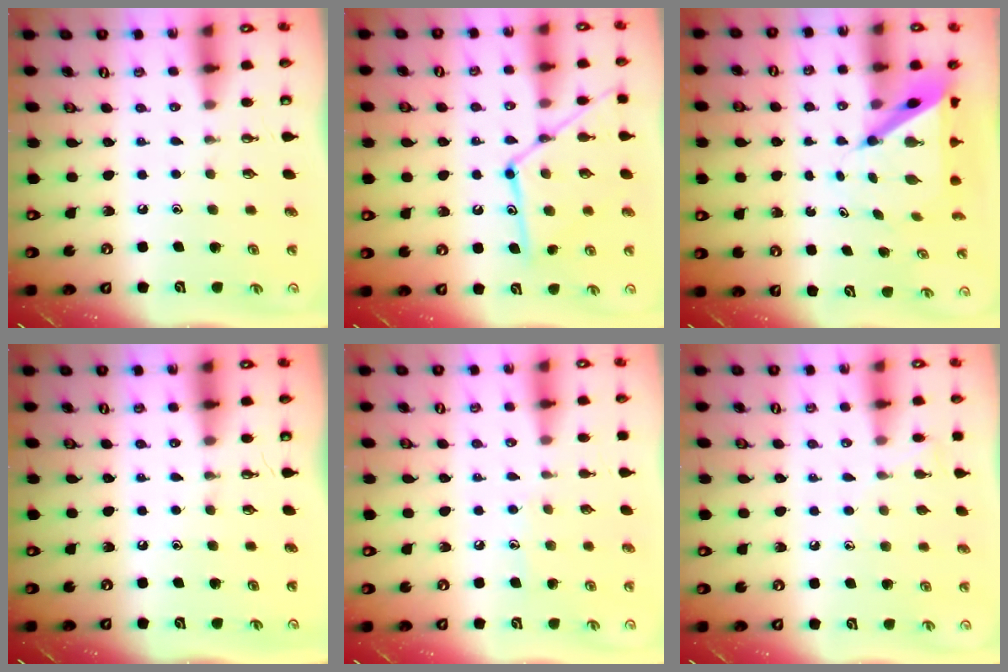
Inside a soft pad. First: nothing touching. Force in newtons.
{"total": 15.3, "press": 15.2, "slide": 1.3}
{"total": 6.8, "press": 6.7, "slide": 0.6}
{"total": 0.0}
{"total": 5.4, "press": 5.4, "slide": 0.6}
{"total": 4.8, "press": 4.8, "slide": 0.5}